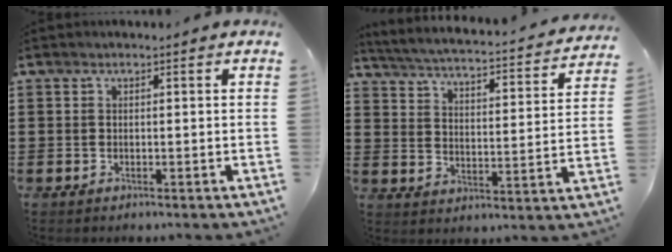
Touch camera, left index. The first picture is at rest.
{"total": 3.0, "force": [2.8, -0.3, 1.2], "torque": [-0.044, -0.032, 0.035]}